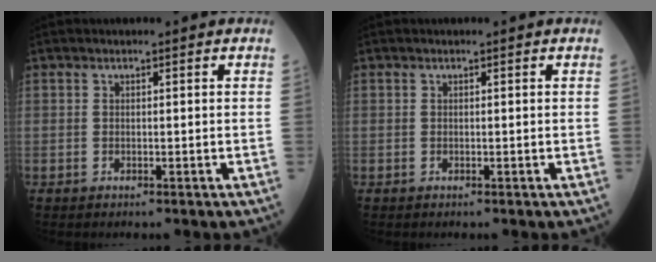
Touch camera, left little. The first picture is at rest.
{"total": 0.0}